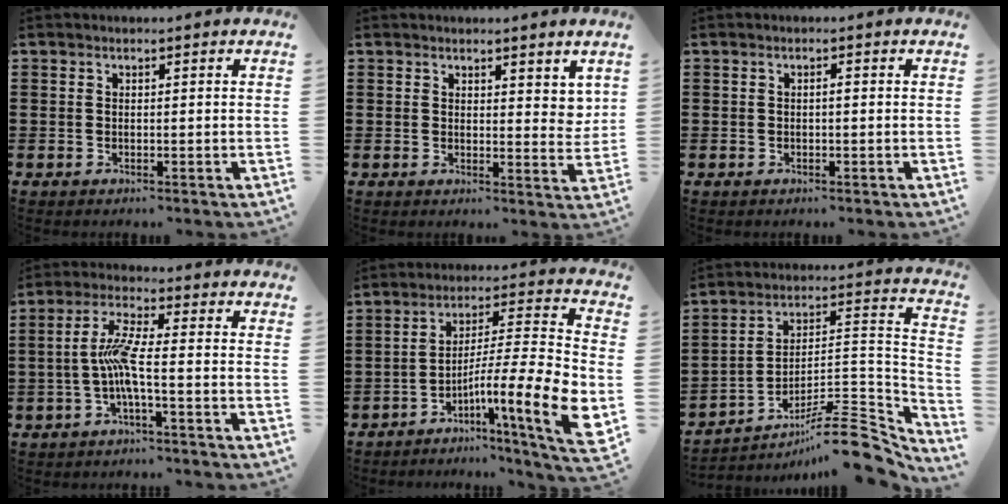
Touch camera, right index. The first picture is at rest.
{"total": 2.9, "force": [2.1, 1.7, 1.2], "torque": [-0.014, 0.002, 0.036]}
{"total": 0.7, "force": [-0.2, 0.1, 0.6], "torque": [-0.013, -0.004, -0.003]}
{"total": 6.2, "force": [-1.7, 0.7, 6.0], "torque": [-0.136, -0.008, -0.042]}
{"total": 13.7, "force": [-6.0, 1.6, 12.2], "torque": [-0.194, -0.013, -0.112]}
{"total": 11.9, "force": [-8.7, 3.0, 7.6], "torque": [-0.096, 0.032, -0.161]}